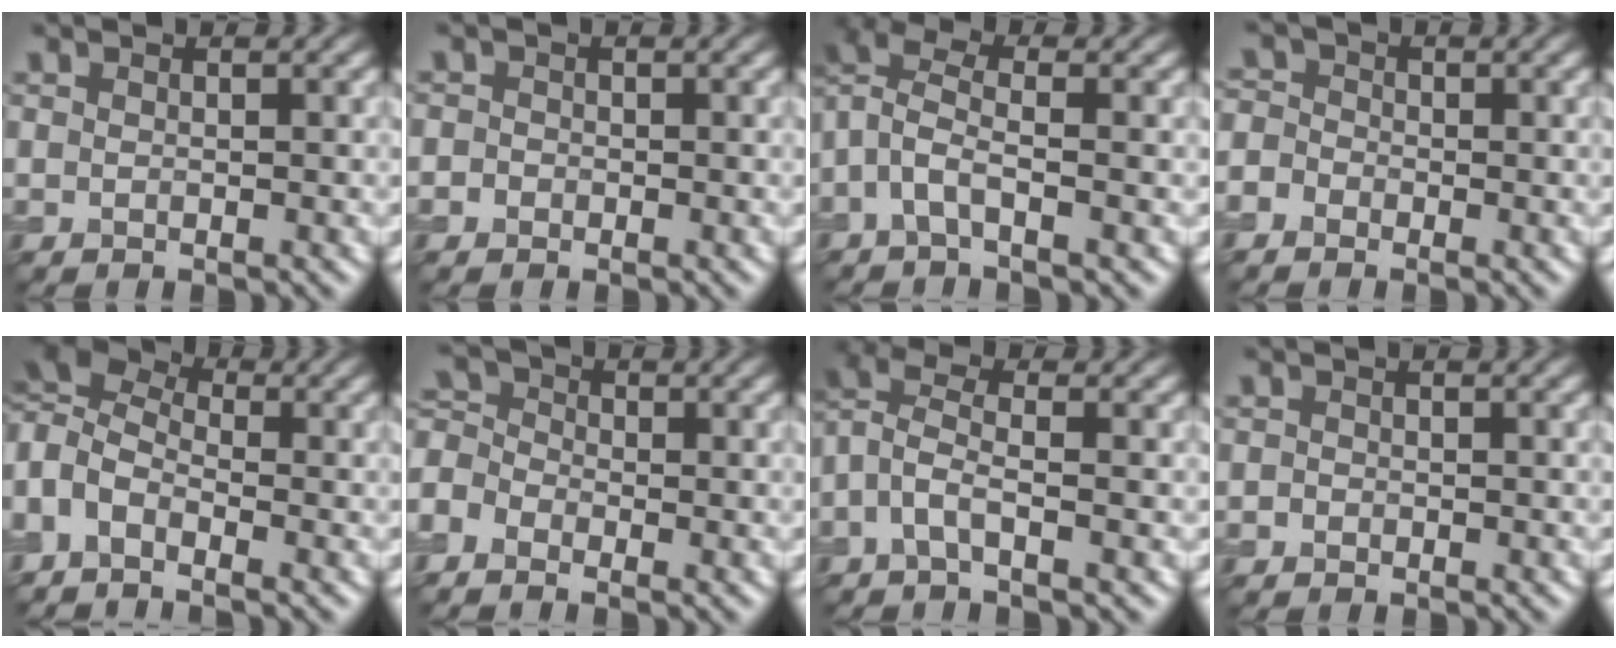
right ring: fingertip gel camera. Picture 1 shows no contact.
{"total": 0.9, "force": [-0.3, 0.8, 0.2], "torque": [0.003, -0.004, -0.012]}
{"total": 3.9, "force": [-0.5, 1.4, 3.6], "torque": [-0.081, 0.011, -0.023]}
{"total": 2.2, "force": [-1.1, 1.8, 0.7], "torque": [-0.007, 0.011, -0.031]}
{"total": 6.5, "force": [-0.1, 3.9, 5.2], "torque": [-0.121, 0.008, -0.013]}
{"total": 4.8, "force": [-2.4, 3.1, 2.8], "torque": [-0.069, 0.003, -0.047]}
{"total": 3.3, "force": [-0.6, 1.0, 3.1], "torque": [-0.073, 0.012, -0.024]}
{"total": 0.6, "force": [-0.3, 0.5, 0.1], "torque": [0.001, -0.003, -0.008]}